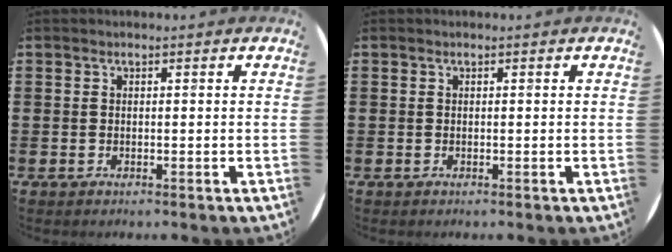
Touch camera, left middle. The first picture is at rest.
{"total": 0.0}